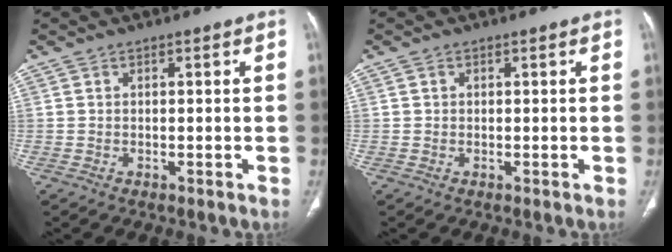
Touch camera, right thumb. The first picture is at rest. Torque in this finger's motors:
{"motor_torque": [-0.39, -0.02, -0.26, 0.01, 0.07]}